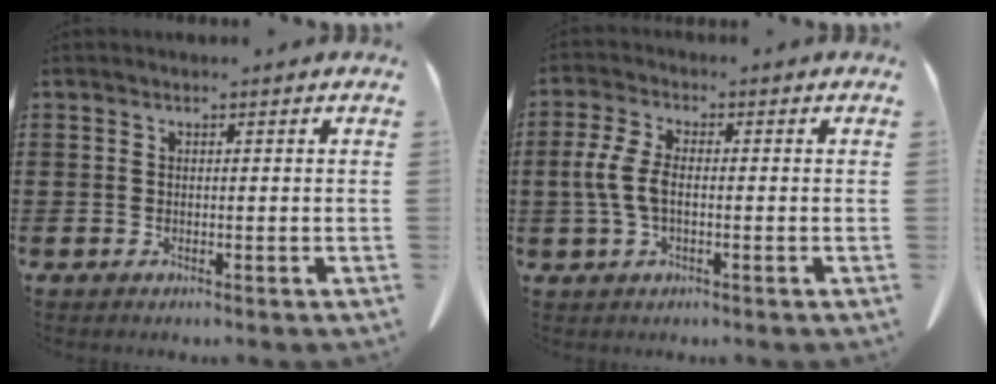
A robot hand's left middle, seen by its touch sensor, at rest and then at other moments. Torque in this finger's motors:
{"motor_torque": [0.32, -0.24, 0.59, 0.21]}